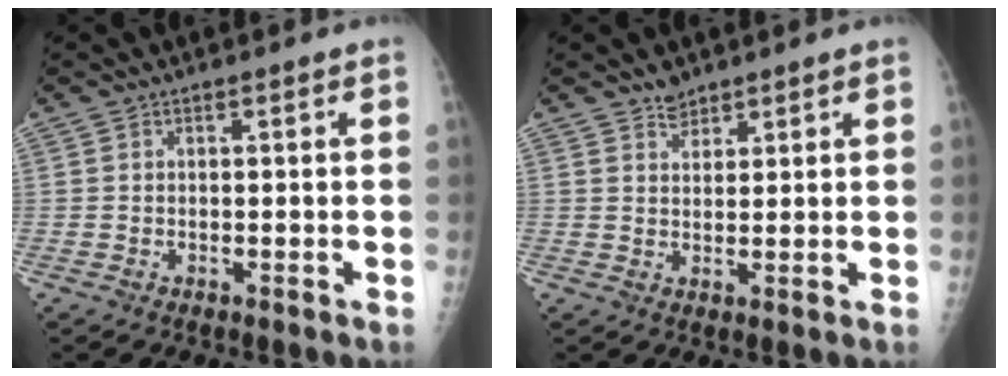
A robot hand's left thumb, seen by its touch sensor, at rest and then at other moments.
{"total": 2.5, "force": [2.1, 1.3, 0.4], "torque": [0.009, -0.016, 0.034]}